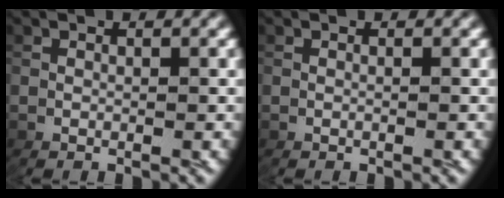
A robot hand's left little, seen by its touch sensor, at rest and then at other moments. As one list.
[{"total": 0.0}]